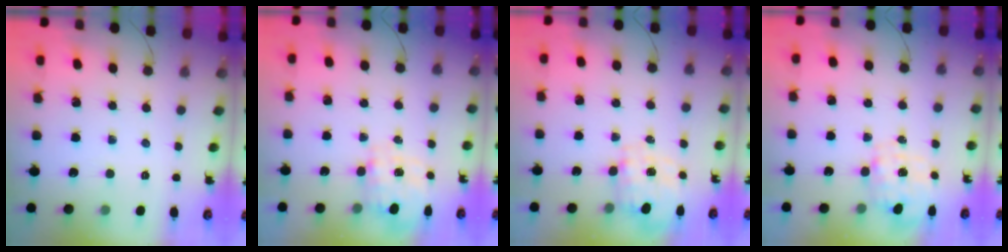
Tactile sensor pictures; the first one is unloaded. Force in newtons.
{"total": 3.4, "press": 3.3, "slide": 1.0}
{"total": 2.8, "press": 2.6, "slide": 1.2}
{"total": 2.7, "press": 2.6, "slide": 0.9}